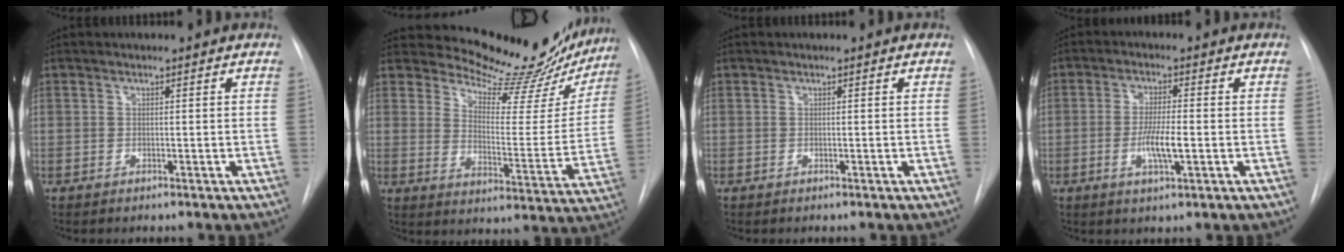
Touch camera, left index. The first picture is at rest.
{"total": 19.3, "force": [18.0, 5.0, 4.9], "torque": [-0.053, -0.075, 0.215]}
{"total": 0.0}
{"total": 5.3, "force": [-1.6, 0.7, 5.0], "torque": [-0.100, -0.013, -0.027]}